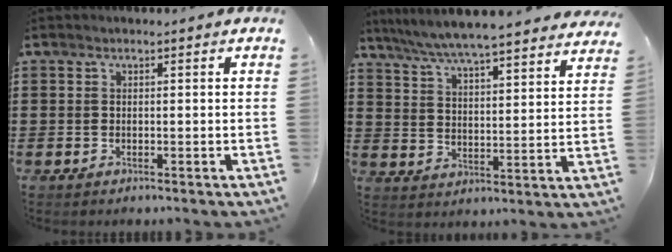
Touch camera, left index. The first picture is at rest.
{"total": 6.1, "force": [5.8, -0.3, 1.8], "torque": [-0.061, -0.038, 0.100]}